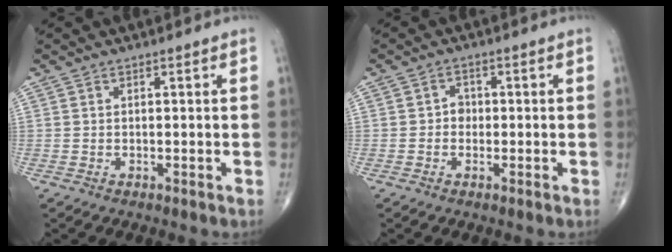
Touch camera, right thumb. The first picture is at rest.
{"total": 2.0, "force": [-0.2, 1.8, 0.9], "torque": [0.006, 0.008, -0.009]}